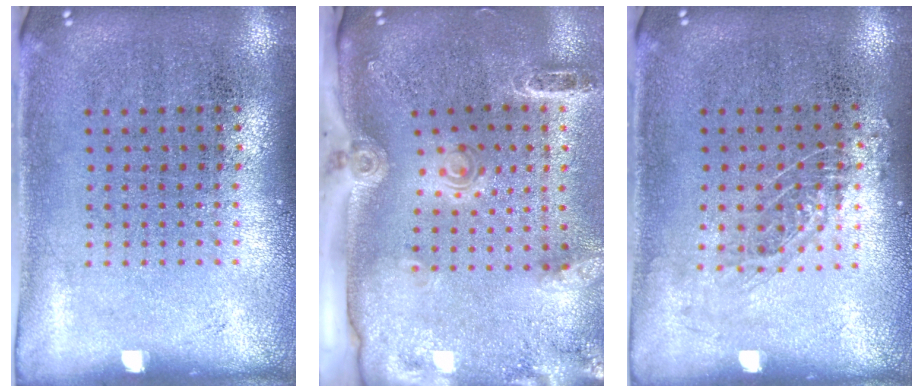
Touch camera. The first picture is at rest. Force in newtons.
{"total": 2.8, "press": 2.1, "slide": 1.9}
{"total": 0.8, "press": 0.8, "slide": 0.2}